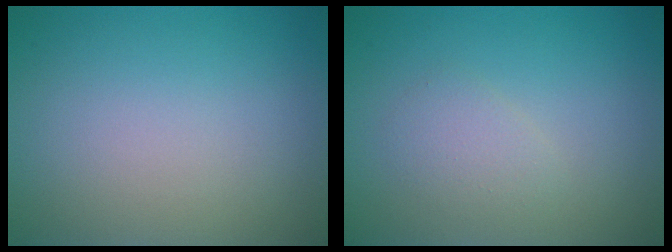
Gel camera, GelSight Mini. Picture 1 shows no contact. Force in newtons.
{"total": 1.6, "press": 1.6, "slide": 0.1}